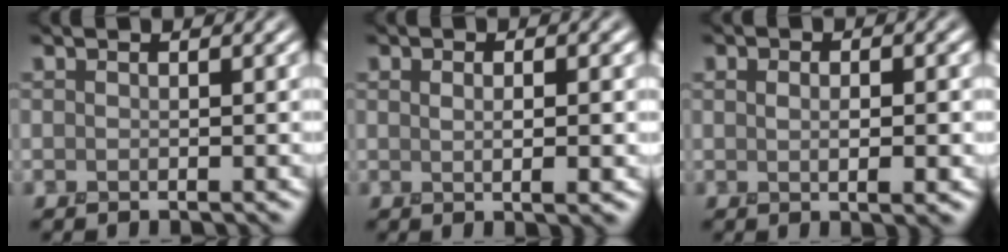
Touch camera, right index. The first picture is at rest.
{"total": 2.2, "force": [0.3, 0.7, 2.0], "torque": [-0.034, -0.004, 0.009]}
{"total": 2.6, "force": [0.2, 1.3, 2.3], "torque": [-0.030, -0.006, 0.006]}